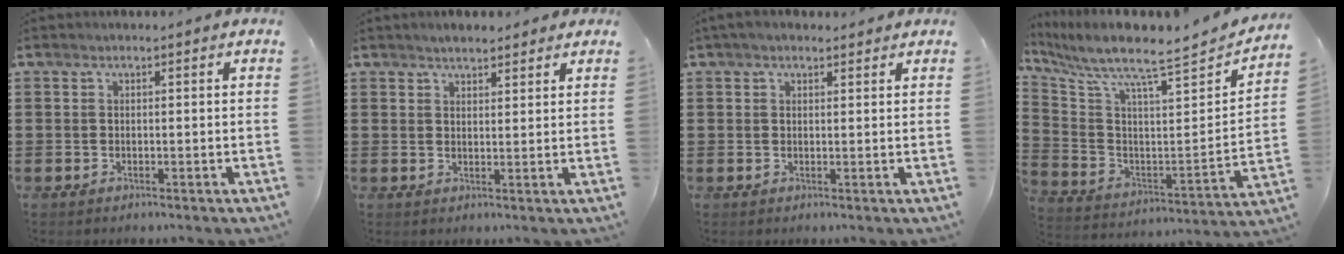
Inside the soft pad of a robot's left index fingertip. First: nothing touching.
{"total": 2.4, "force": [2.2, 0.8, 0.4], "torque": [-0.013, 0.006, 0.042]}
{"total": 1.9, "force": [1.6, 0.7, 0.8], "torque": [-0.017, 0.008, 0.030]}
{"total": 7.3, "force": [6.6, -0.5, 3.0], "torque": [-0.087, -0.080, 0.099]}